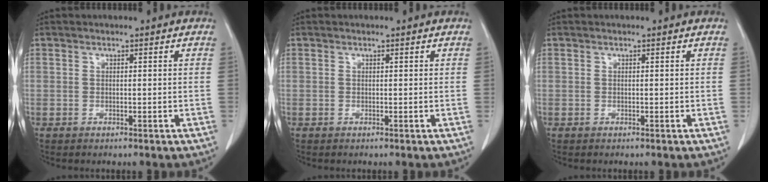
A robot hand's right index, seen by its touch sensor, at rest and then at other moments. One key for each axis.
{"total": 0.0}
{"total": 0.0}